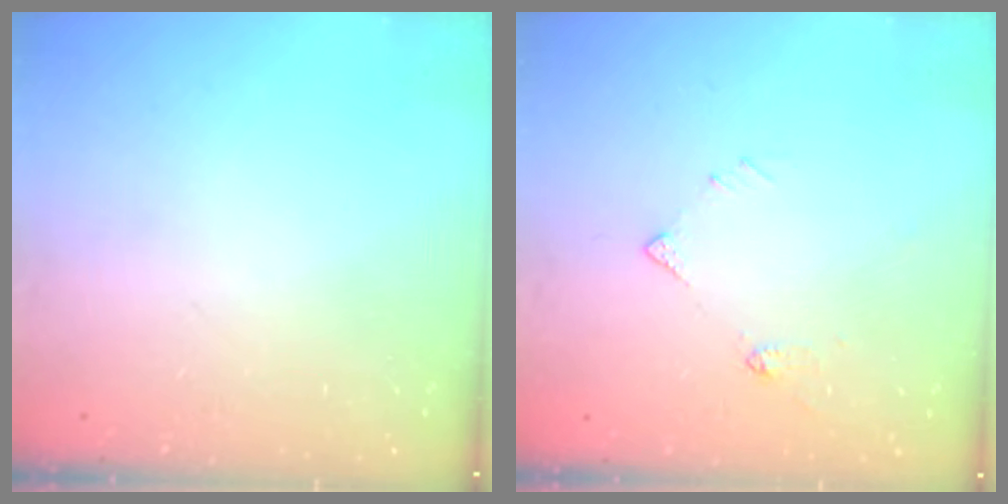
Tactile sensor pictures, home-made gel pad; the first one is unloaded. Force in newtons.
{"total": 5.4, "press": 5.3, "slide": 0.8}